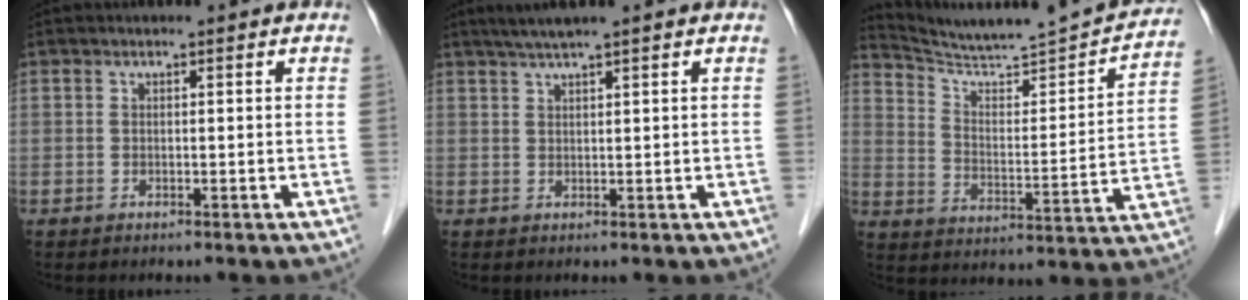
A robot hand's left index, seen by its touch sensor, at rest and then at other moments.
{"total": 3.8, "force": [2.9, -0.5, 2.4], "torque": [-0.045, 0.017, 0.054]}
{"total": 19.8, "force": [18.8, 0.4, 6.4], "torque": [-0.106, -0.046, 0.268]}